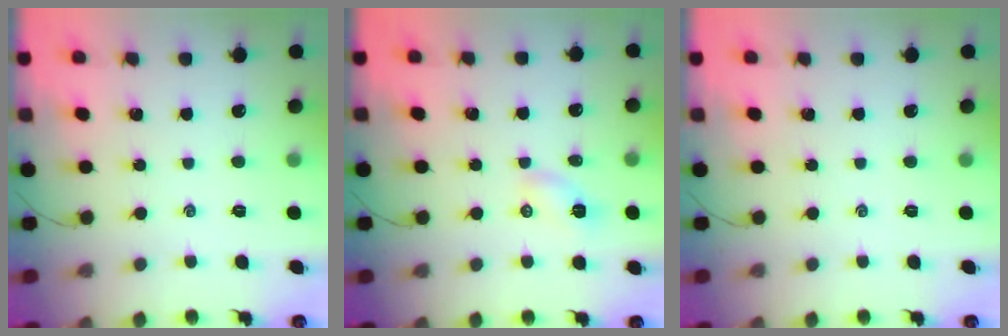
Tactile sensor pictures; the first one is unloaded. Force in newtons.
{"total": 3.7, "press": 3.5, "slide": 1.2}
{"total": 0.0}